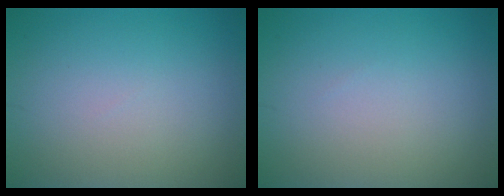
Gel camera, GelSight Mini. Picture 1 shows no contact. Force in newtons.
{"total": 0.0}